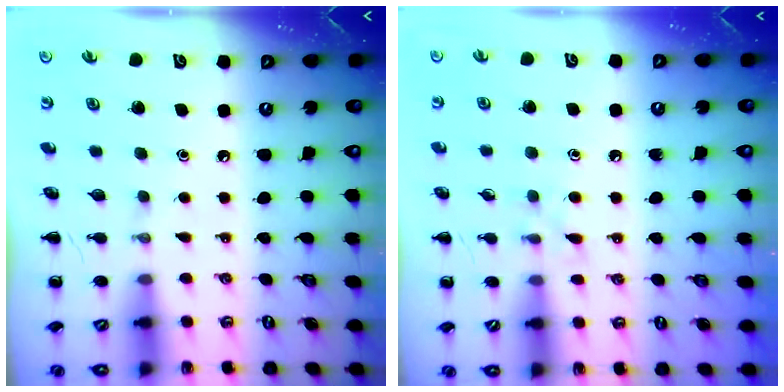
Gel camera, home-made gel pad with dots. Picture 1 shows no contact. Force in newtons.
{"total": 5.2, "press": 4.7, "slide": 2.2}